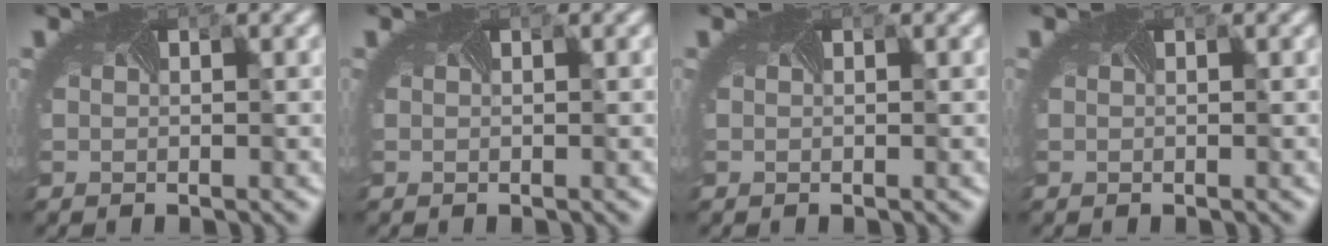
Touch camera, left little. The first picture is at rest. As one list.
[{"total": 0.0}, {"total": 0.0}, {"total": 0.0}]